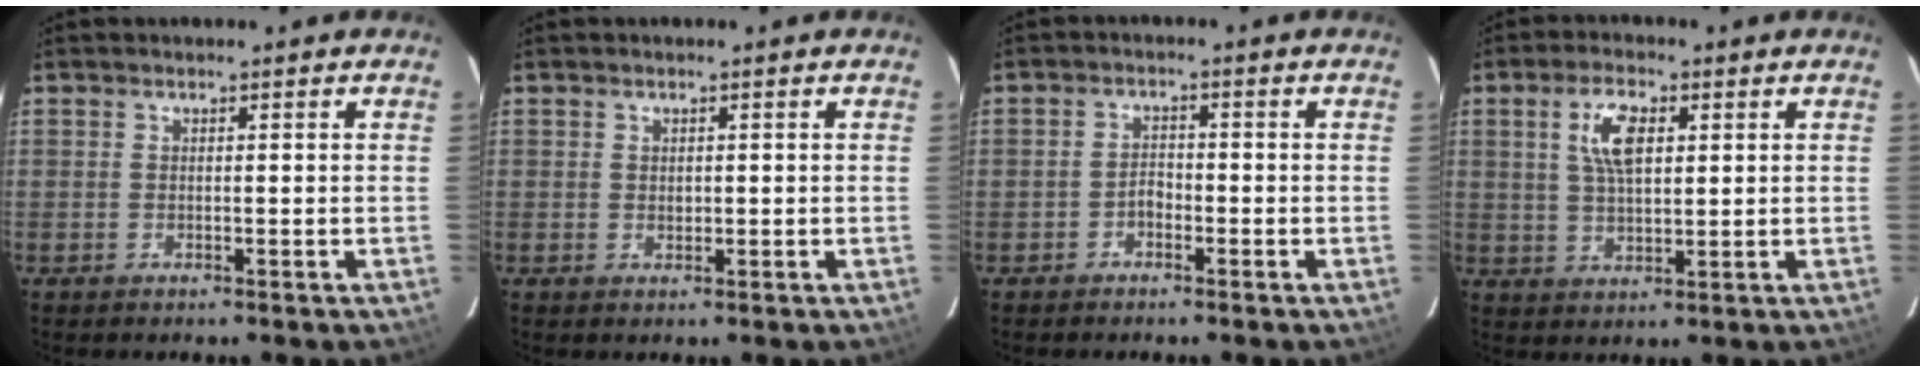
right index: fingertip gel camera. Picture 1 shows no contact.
{"total": 1.1, "force": [0.2, 0.9, 0.6], "torque": [-0.009, 0.002, 0.005]}
{"total": 2.0, "force": [-1.3, 1.3, 0.8], "torque": [-0.017, 0.007, -0.022]}
{"total": 7.0, "force": [2.3, 3.1, 5.8], "torque": [-0.109, 0.009, 0.044]}